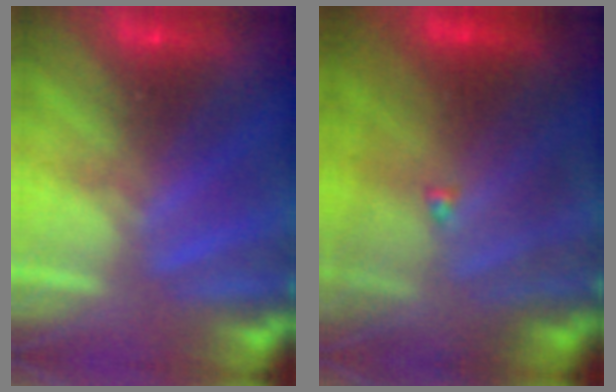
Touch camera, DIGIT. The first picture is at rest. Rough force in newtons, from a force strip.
{"total": 7.8}